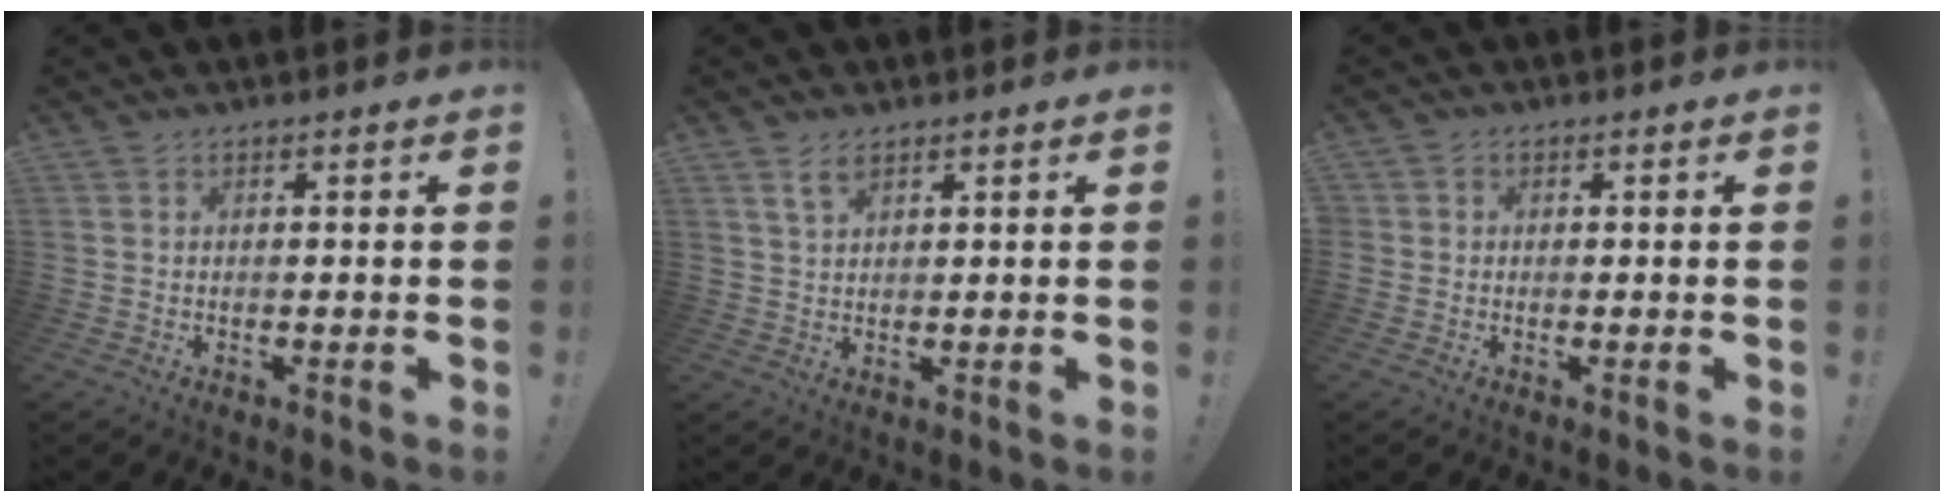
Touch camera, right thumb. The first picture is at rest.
{"total": 3.3, "force": [2.0, 1.3, 2.3], "torque": [-0.039, -0.005, 0.035]}
{"total": 1.1, "force": [-0.2, 1.1, 0.4], "torque": [-0.014, 0.006, -0.002]}